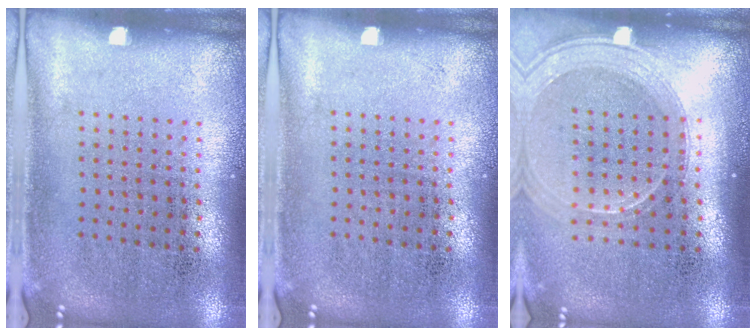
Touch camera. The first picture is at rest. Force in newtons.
{"total": 0.0}
{"total": 1.9, "press": 1.7, "slide": 0.8}